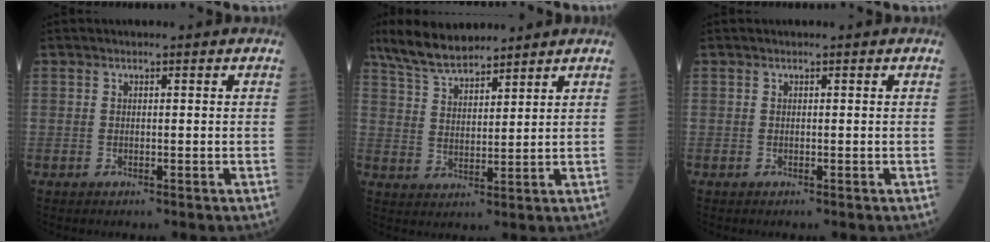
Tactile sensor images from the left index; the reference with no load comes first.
{"total": 8.2, "force": [7.2, 2.0, 3.5], "torque": [-0.076, 0.012, 0.140]}
{"total": 0.0}